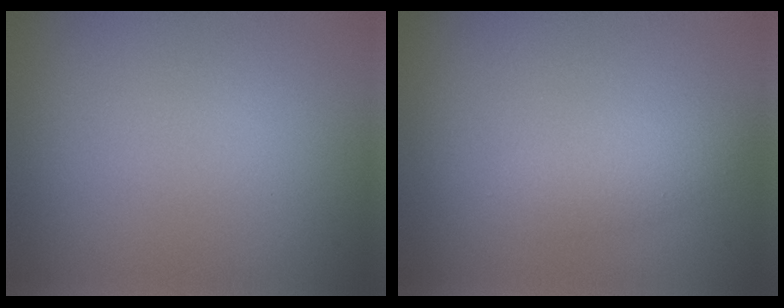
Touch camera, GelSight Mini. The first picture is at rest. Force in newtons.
{"total": 2.0, "press": 2.0, "slide": 0.1}